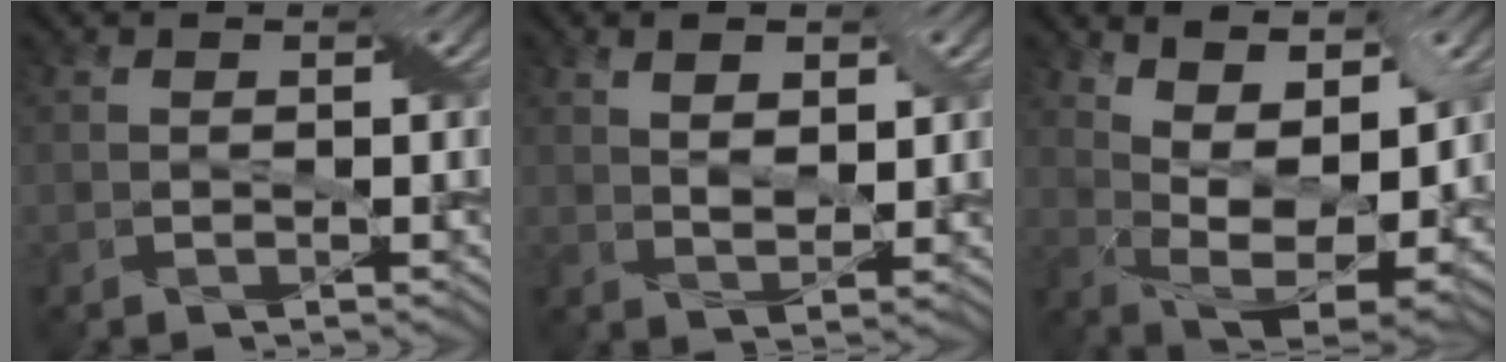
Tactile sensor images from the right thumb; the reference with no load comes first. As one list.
[{"total": 3.9, "force": [1.7, 1.9, 2.9], "torque": [-0.056, -0.006, 0.035]}, {"total": 11.4, "force": [5.9, 4.8, 8.5], "torque": [-0.168, 0.004, 0.101]}]